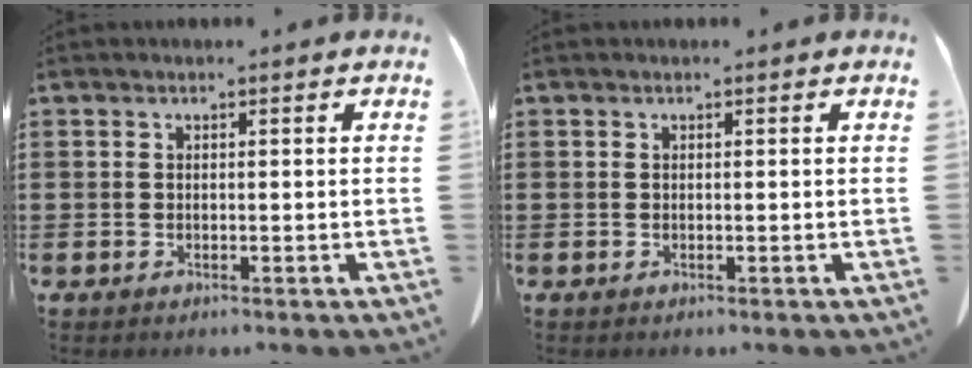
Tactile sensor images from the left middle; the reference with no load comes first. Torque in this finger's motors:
{"motor_torque": [0.00, 0.00, 0.00, 0.00]}